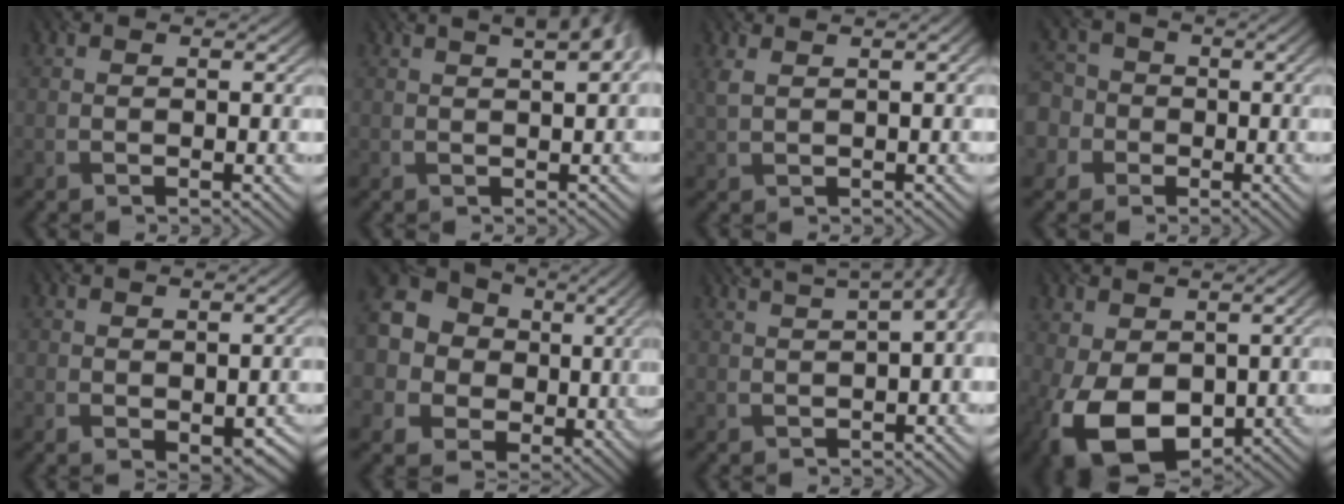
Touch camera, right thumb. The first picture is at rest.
{"total": 5.6, "force": [2.3, 1.8, 4.7], "torque": [-0.043, 0.022, 0.018]}
{"total": 3.0, "force": [1.5, 1.0, 2.4], "torque": [-0.046, 0.012, 0.033]}
{"total": 7.1, "force": [-1.3, 6.7, 1.8], "torque": [-0.071, 0.004, -0.054]}
{"total": 3.7, "force": [-1.2, 2.3, 2.7], "torque": [-0.039, -0.020, -0.006]}
{"total": 14.9, "force": [2.6, 13.4, 6.0], "torque": [-0.202, 0.023, 0.034]}
{"total": 10.2, "force": [3.5, 4.1, 8.6], "torque": [-0.092, 0.053, 0.036]}
{"total": 10.8, "force": [-2.4, 6.8, 8.0], "torque": [-0.198, -0.025, -0.031]}